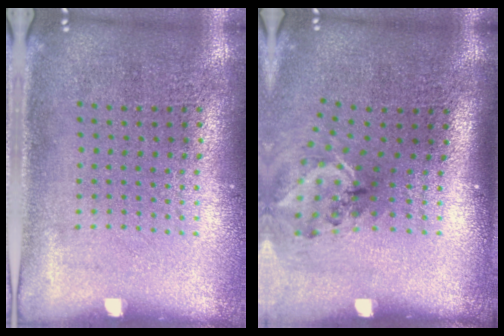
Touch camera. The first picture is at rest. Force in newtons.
{"total": 1.4, "press": 1.1, "slide": 0.9}